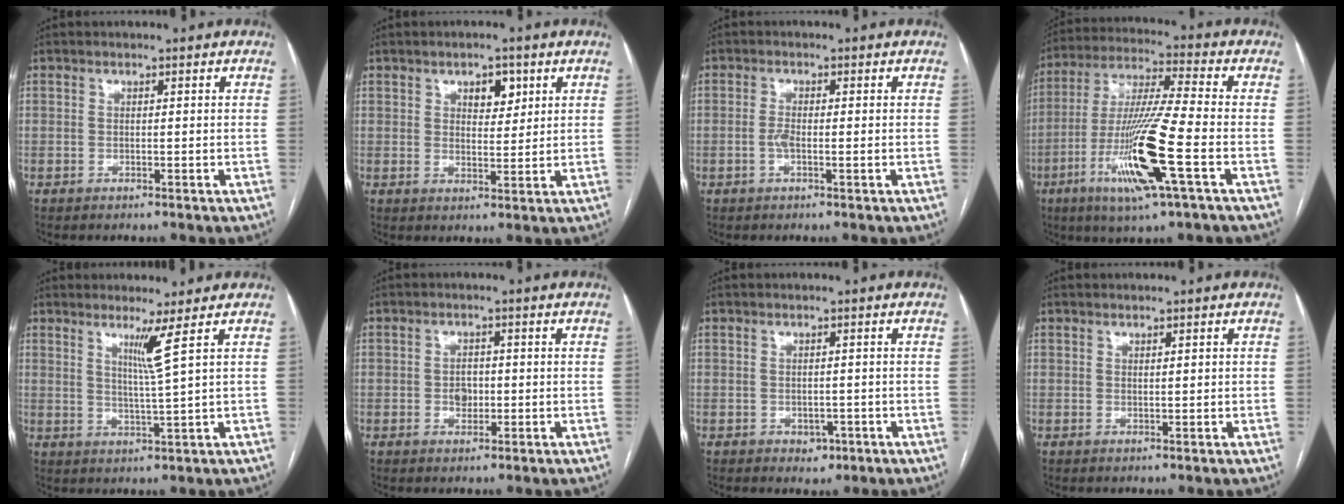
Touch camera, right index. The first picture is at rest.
{"total": 4.1, "force": [1.9, 2.2, 2.9], "torque": [-0.040, 0.004, 0.030]}
{"total": 2.0, "force": [-0.5, 0.5, 1.8], "torque": [-0.040, 0.000, -0.012]}
{"total": 16.0, "force": [-5.7, 0.0, 15.0], "torque": [-0.304, -0.020, -0.108]}
{"total": 3.9, "force": [2.0, -1.8, 2.9], "torque": [-0.057, -0.019, 0.043]}
{"total": 2.6, "force": [-0.4, 1.9, 1.7], "torque": [-0.022, 0.005, -0.004]}
{"total": 2.3, "force": [-1.1, 1.7, 1.1], "torque": [-0.010, 0.004, -0.006]}
{"total": 0.7, "force": [0.2, 0.2, 0.6], "torque": [-0.011, 0.000, 0.004]}